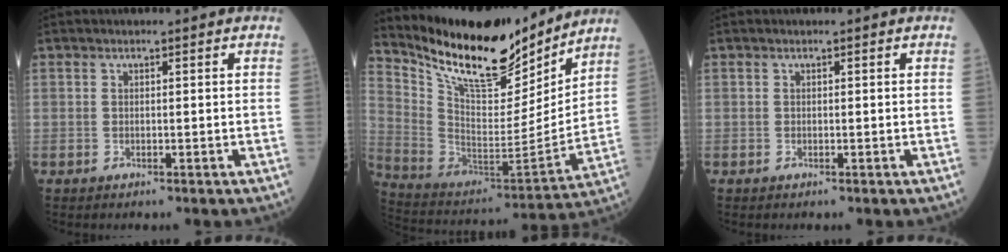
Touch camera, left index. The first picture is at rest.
{"total": 19.3, "force": [16.6, 5.1, 8.3], "torque": [-0.159, -0.031, 0.287]}
{"total": 0.0}